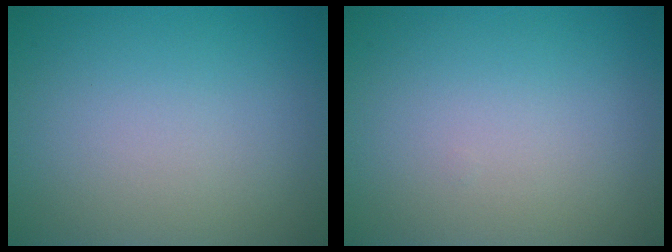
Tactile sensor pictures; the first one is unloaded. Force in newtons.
{"total": 0.0}